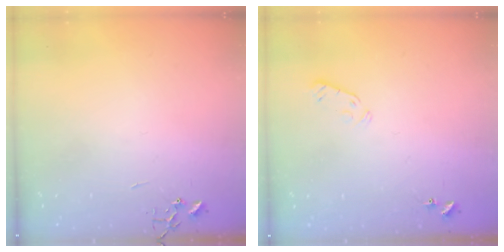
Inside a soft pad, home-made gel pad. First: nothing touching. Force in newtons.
{"total": 3.8, "press": 3.7, "slide": 0.7}